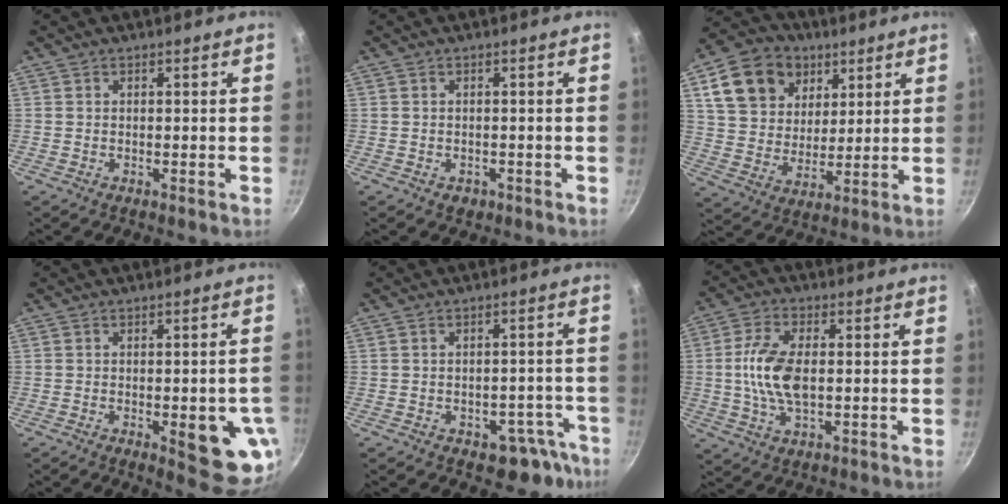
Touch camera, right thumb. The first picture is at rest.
{"total": 1.8, "force": [-0.7, 1.4, 0.7], "torque": [-0.007, 0.003, -0.003]}
{"total": 16.7, "force": [7.4, 12.6, 8.0], "torque": [-0.124, -0.011, 0.130]}
{"total": 11.4, "force": [-3.0, 4.1, 10.2], "torque": [-0.090, 0.002, -0.033]}
{"total": 8.3, "force": [-4.7, 5.4, 4.2], "torque": [0.014, 0.051, -0.038]}
{"total": 10.2, "force": [0.0, 5.4, 8.7], "torque": [-0.171, 0.009, -0.005]}